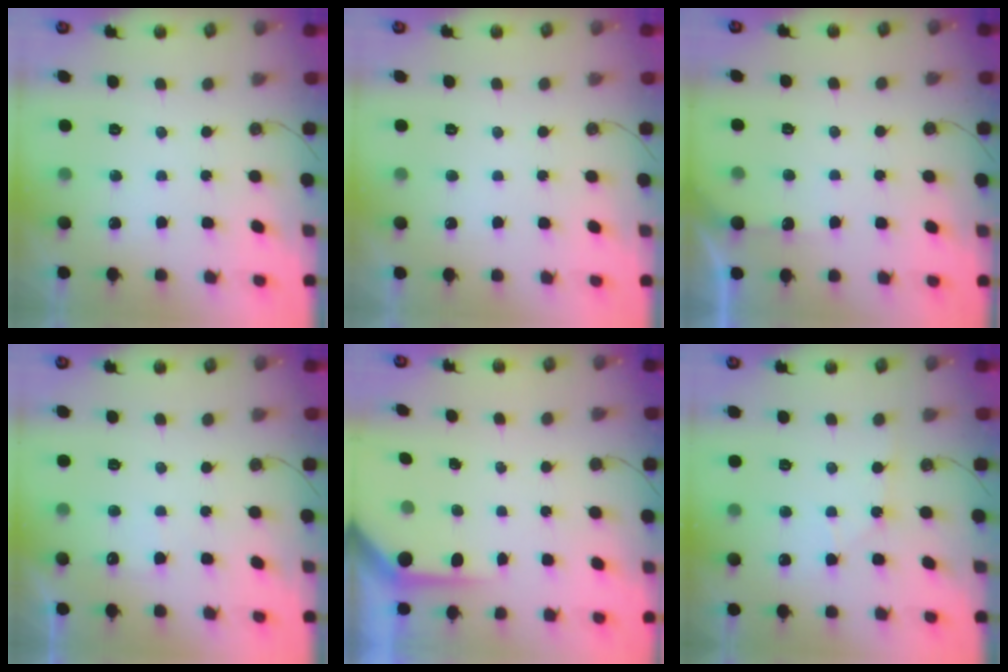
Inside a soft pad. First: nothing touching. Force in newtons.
{"total": 0.0}
{"total": 2.9, "press": 2.8, "slide": 0.4}
{"total": 4.9, "press": 4.8, "slide": 0.6}
{"total": 4.4, "press": 4.4, "slide": 0.1}
{"total": 4.9, "press": 4.9, "slide": 0.7}